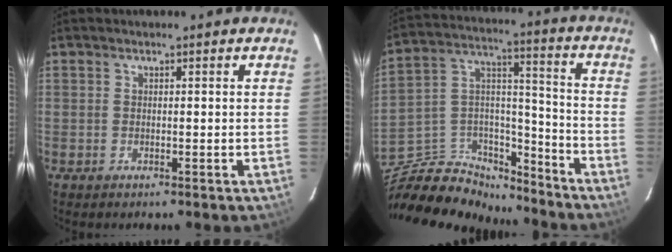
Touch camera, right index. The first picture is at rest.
{"total": 20.1, "force": [-15.7, 10.1, 7.6], "torque": [-0.177, 0.059, -0.250]}